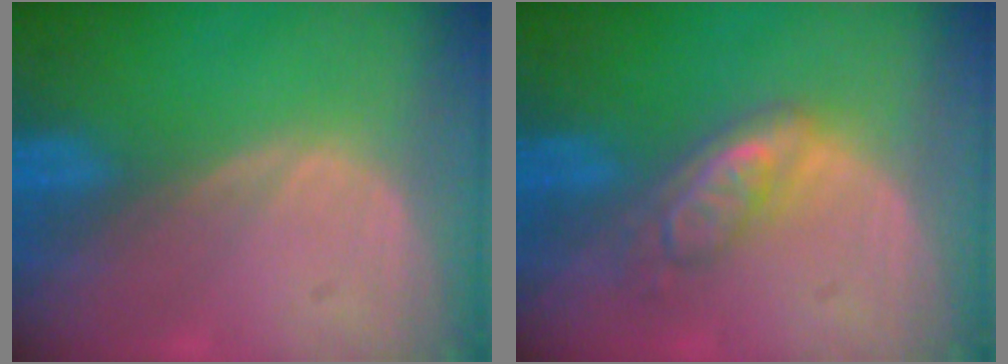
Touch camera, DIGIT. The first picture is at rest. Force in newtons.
{"total": 5.3, "press": 4.6, "slide": 2.6}